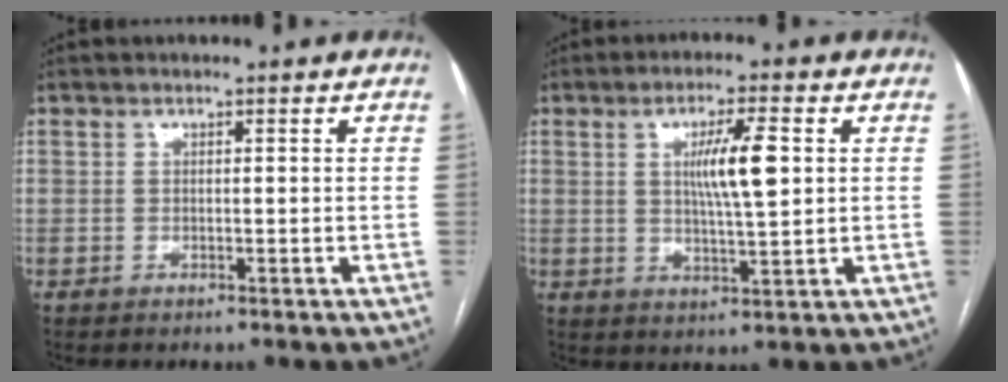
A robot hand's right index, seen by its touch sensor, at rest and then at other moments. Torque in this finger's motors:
{"motor_torque": [0.29, 0.10, 0.23, 0.13]}